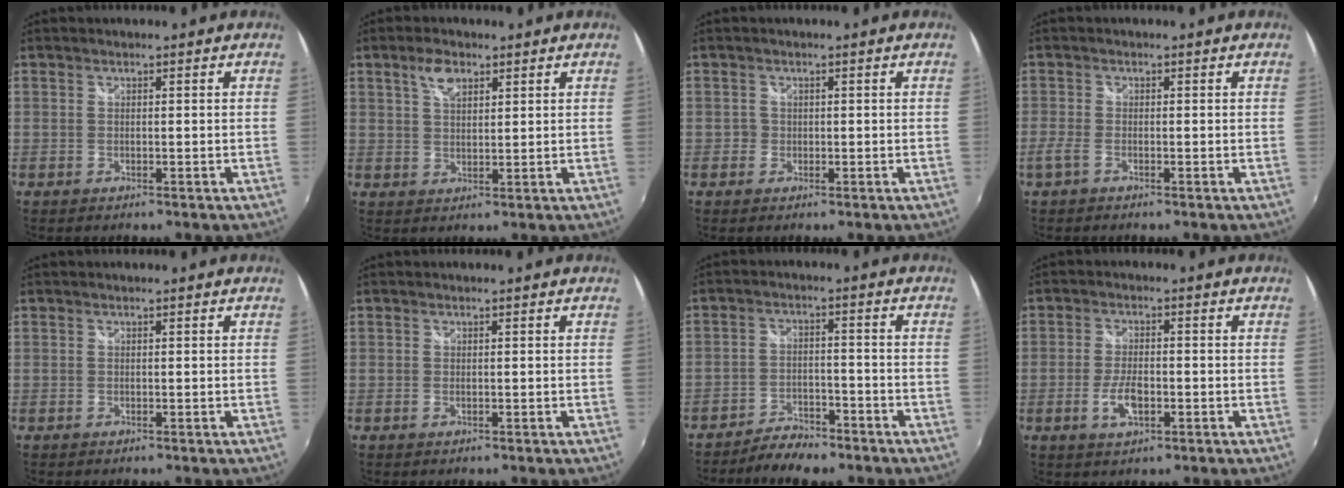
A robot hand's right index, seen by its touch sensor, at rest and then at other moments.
{"total": 4.4, "force": [2.5, 2.2, 2.9], "torque": [-0.051, 0.008, 0.046]}
{"total": 1.3, "force": [-0.4, 1.2, 0.0], "torque": [0.000, 0.000, -0.008]}
{"total": 2.3, "force": [-1.4, 0.8, 1.5], "torque": [-0.039, -0.004, -0.032]}
{"total": 0.0}
{"total": 0.0}
{"total": 6.7, "force": [-5.7, 2.5, 2.5], "torque": [-0.071, 0.002, -0.094]}
{"total": 4.9, "force": [-1.5, 2.2, 4.2], "torque": [-0.090, 0.000, -0.027]}